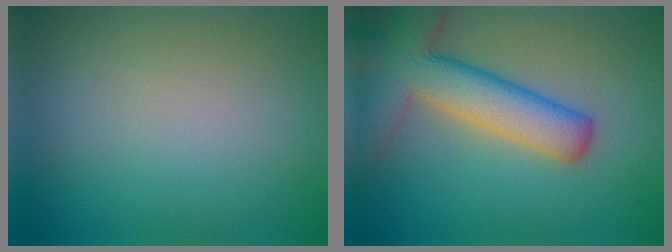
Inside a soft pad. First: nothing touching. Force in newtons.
{"total": 8.2, "press": 8.2, "slide": 0.5}